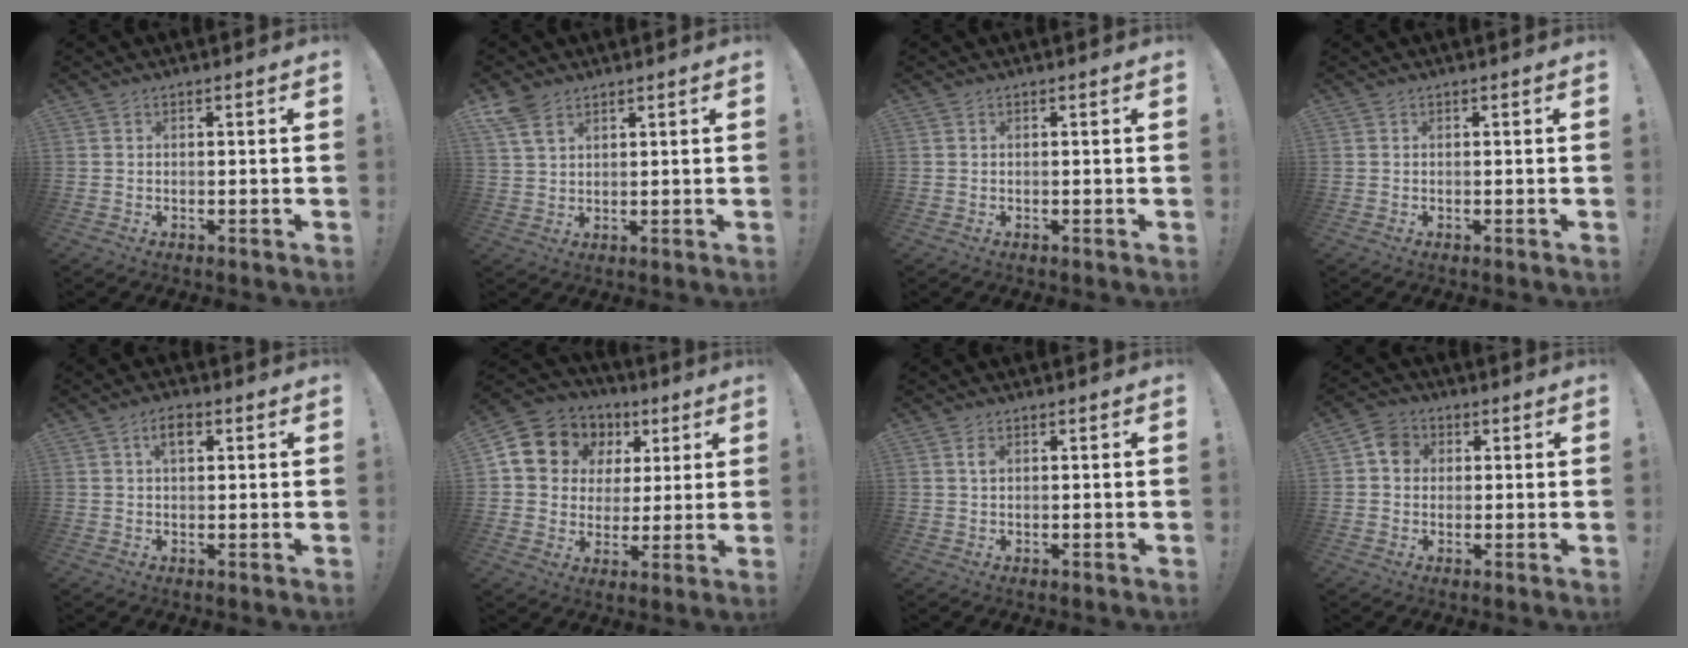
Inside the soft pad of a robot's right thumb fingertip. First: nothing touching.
{"total": 6.3, "force": [4.1, 3.2, 3.5], "torque": [-0.066, -0.015, 0.082]}
{"total": 0.0}
{"total": 0.0}
{"total": 4.3, "force": [1.6, 2.2, 3.3], "torque": [-0.051, 0.003, 0.023]}
{"total": 12.0, "force": [5.0, 10.2, 3.8], "torque": [-0.064, -0.026, 0.108]}
{"total": 1.6, "force": [0.6, 0.7, 1.3], "torque": [-0.023, 0.001, 0.008]}
{"total": 6.3, "force": [1.0, 5.5, 2.9], "torque": [-0.043, 0.014, 0.022]}